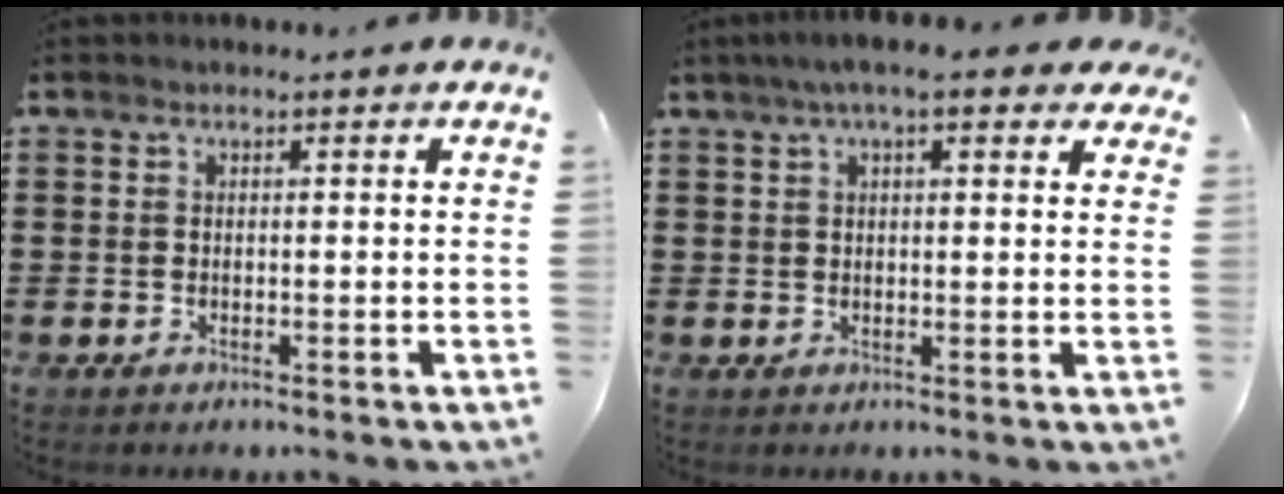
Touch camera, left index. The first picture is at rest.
{"total": 5.5, "force": [3.5, 1.0, 4.1], "torque": [-0.081, 0.004, 0.059]}